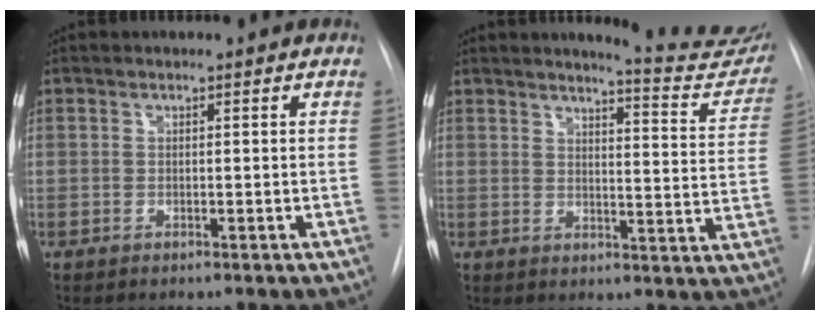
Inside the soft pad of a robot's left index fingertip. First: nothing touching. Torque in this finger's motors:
{"motor_torque": [0.99, -1.15, 0.11, 0.00]}